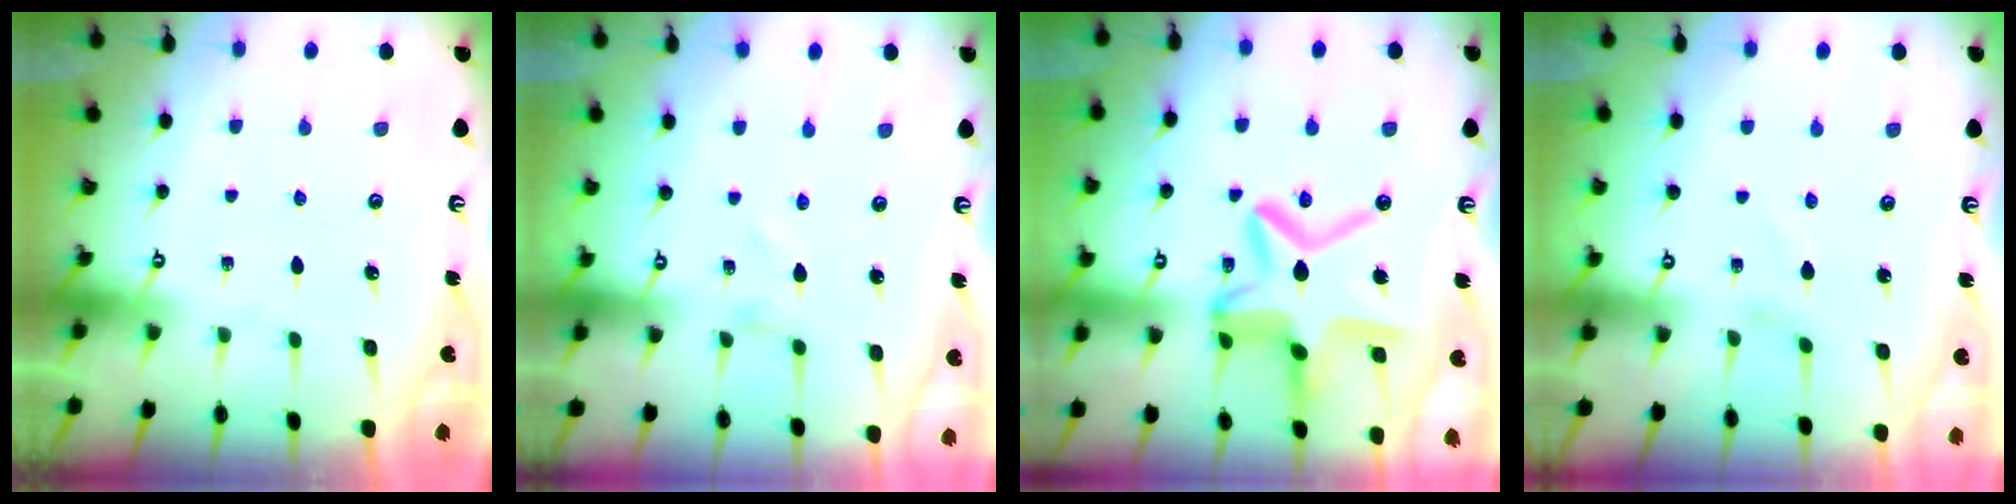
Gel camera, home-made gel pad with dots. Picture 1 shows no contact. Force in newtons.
{"total": 0.9, "press": 0.9, "slide": 0.1}
{"total": 16.9, "press": 16.8, "slide": 1.4}
{"total": 0.6, "press": 0.6, "slide": 0.2}